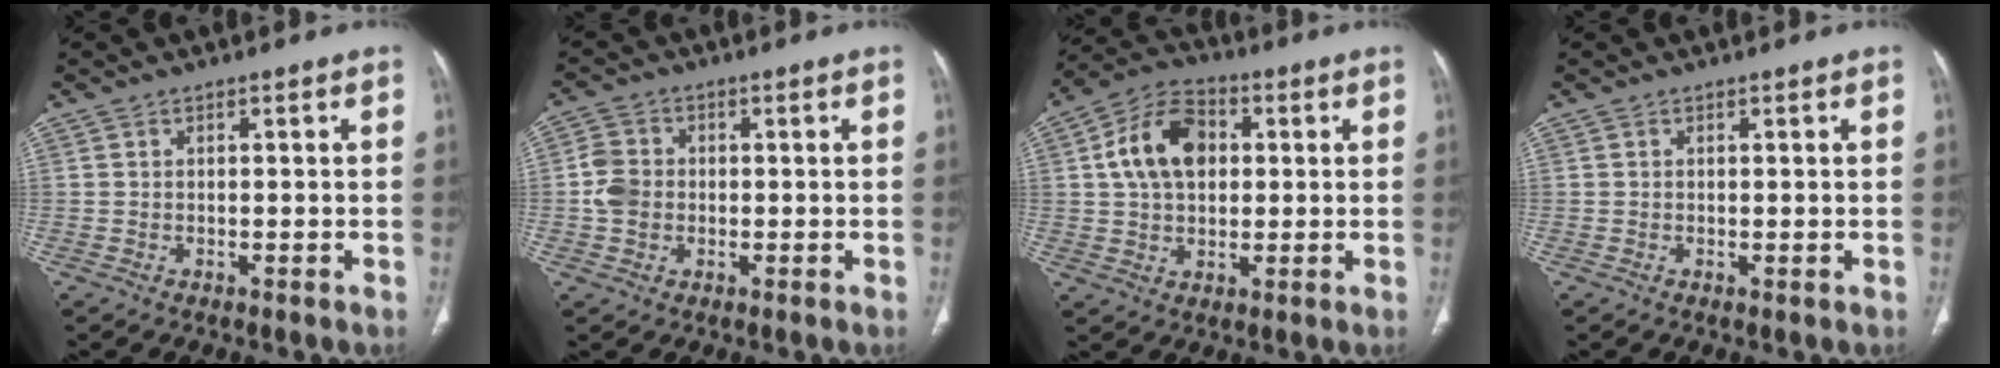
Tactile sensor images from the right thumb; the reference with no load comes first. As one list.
[{"total": 5.0, "force": [-0.5, 4.2, 2.6], "torque": [-0.043, 0.010, -0.015]}, {"total": 12.7, "force": [2.3, 8.7, 9.0], "torque": [-0.141, 0.014, 0.033]}, {"total": 0.0}]